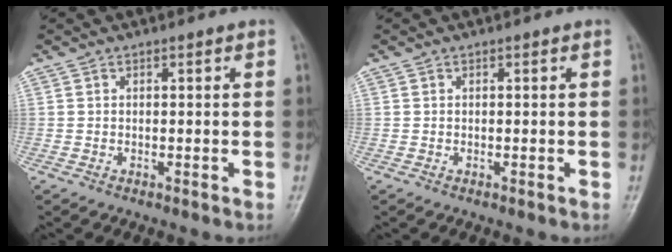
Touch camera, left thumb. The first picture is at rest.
{"total": 0.0}